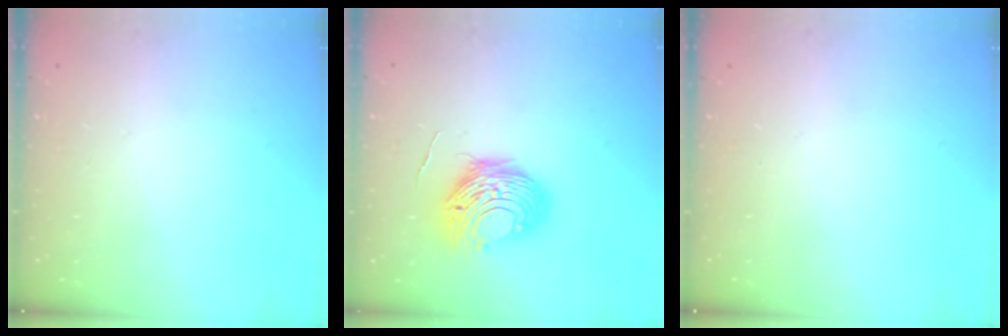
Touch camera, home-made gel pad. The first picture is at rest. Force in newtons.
{"total": 11.5, "press": 11.4, "slide": 1.1}
{"total": 0.0}